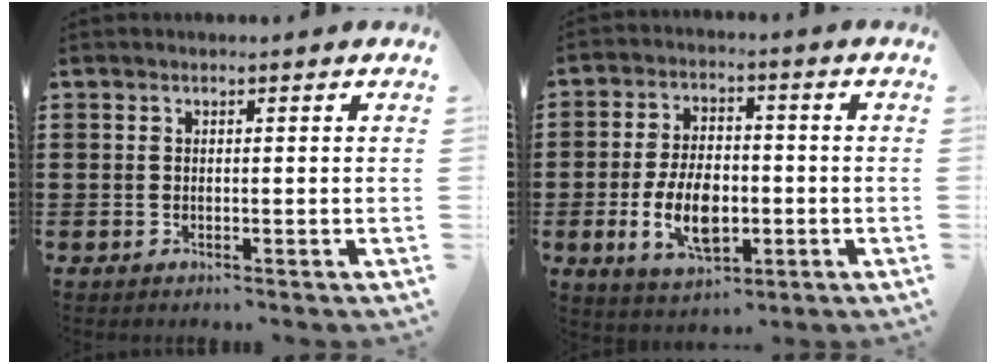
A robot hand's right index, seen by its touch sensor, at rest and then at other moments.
{"total": 9.5, "force": [-2.2, 5.4, 7.5], "torque": [-0.147, -0.004, -0.044]}